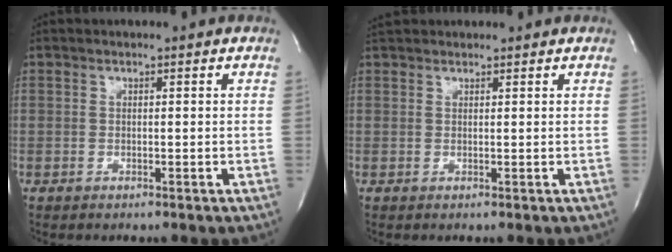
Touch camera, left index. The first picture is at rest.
{"total": 3.0, "force": [2.8, 0.9, 0.7], "torque": [-0.013, 0.031, 0.048]}